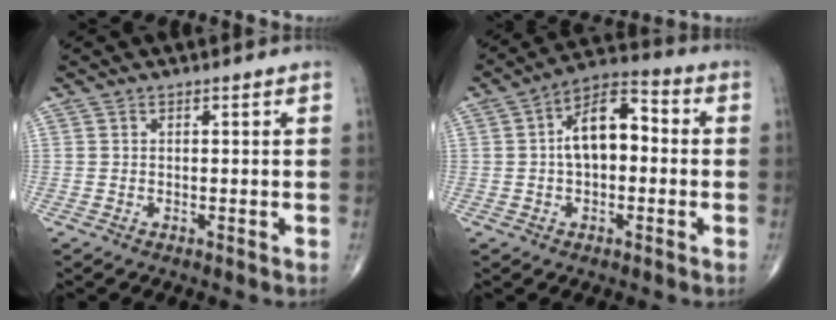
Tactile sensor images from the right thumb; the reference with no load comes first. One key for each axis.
{"total": 10.9, "fx": 0.4, "fy": 6.2, "fz": 8.9, "tx": -0.137, "ty": 0.036, "tz": -0.006}